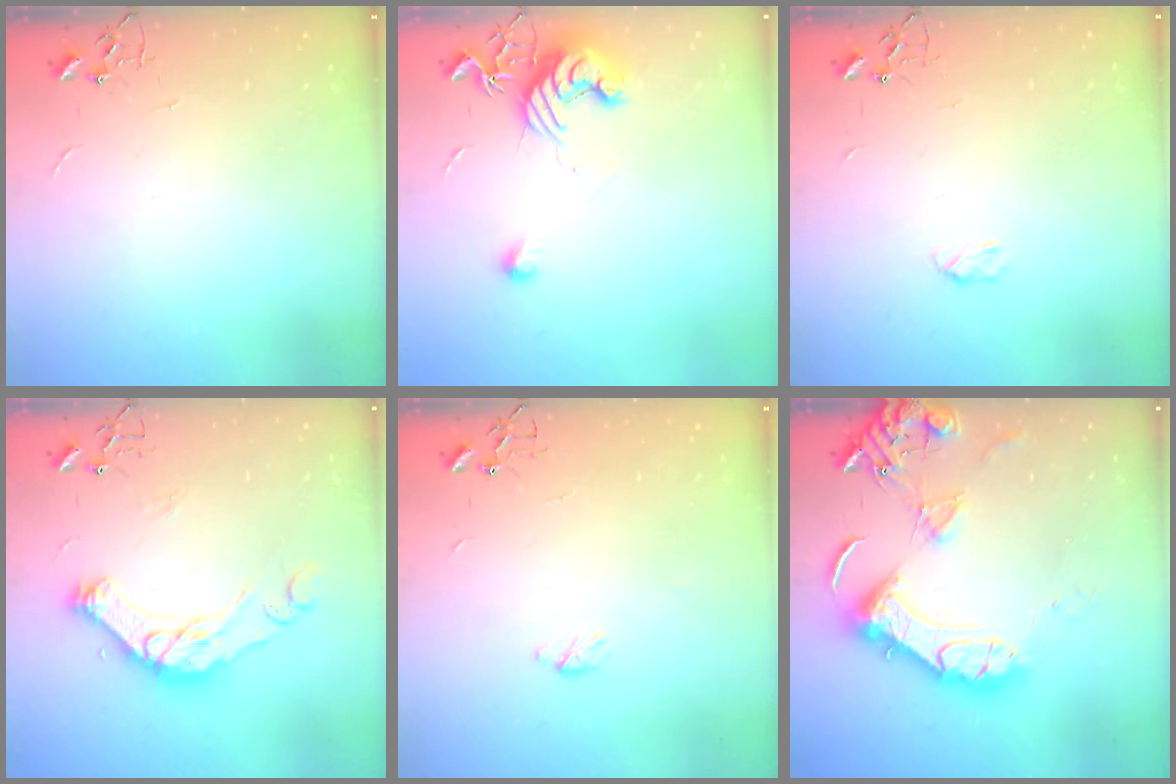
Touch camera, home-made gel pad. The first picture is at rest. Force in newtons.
{"total": 12.2, "press": 12.2, "slide": 1.0}
{"total": 3.5, "press": 3.4, "slide": 0.5}
{"total": 17.0, "press": 16.8, "slide": 2.1}
{"total": 3.0, "press": 3.0, "slide": 0.5}
{"total": 18.3, "press": 18.1, "slide": 2.1}